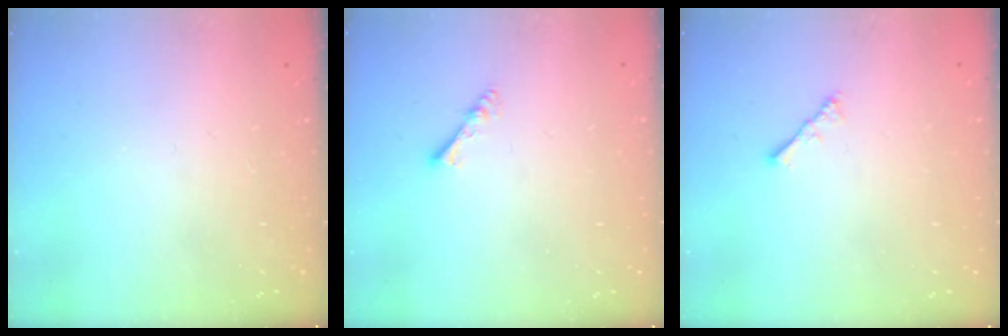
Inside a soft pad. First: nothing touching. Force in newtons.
{"total": 2.7, "press": 2.7, "slide": 0.4}
{"total": 2.1, "press": 2.0, "slide": 0.4}